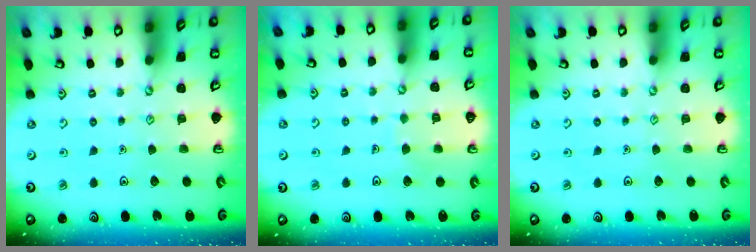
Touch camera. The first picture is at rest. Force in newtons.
{"total": 3.8, "press": 3.8, "slide": 0.3}
{"total": 0.0}